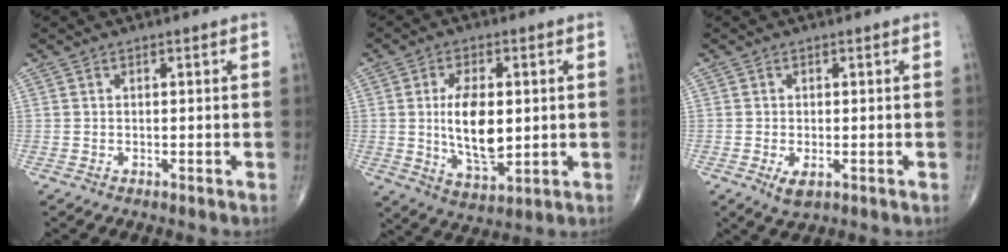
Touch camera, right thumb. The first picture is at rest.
{"total": 11.8, "force": [0.6, 5.9, 10.2], "torque": [-0.168, -0.015, 0.018]}
{"total": 2.8, "force": [-0.9, 1.2, 2.3], "torque": [-0.045, -0.006, -0.013]}